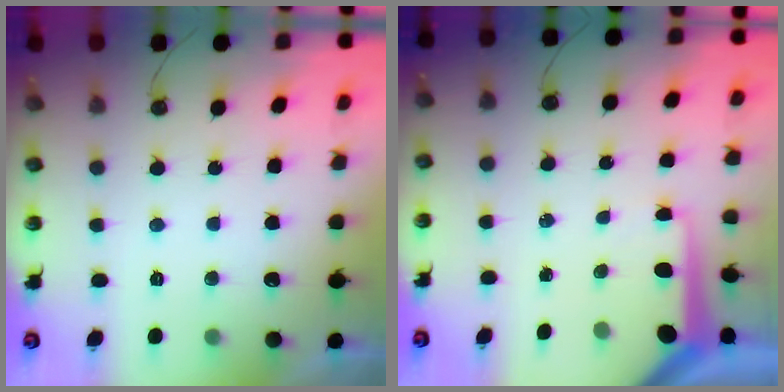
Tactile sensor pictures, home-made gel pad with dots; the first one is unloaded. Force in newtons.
{"total": 7.3, "press": 7.2, "slide": 0.8}